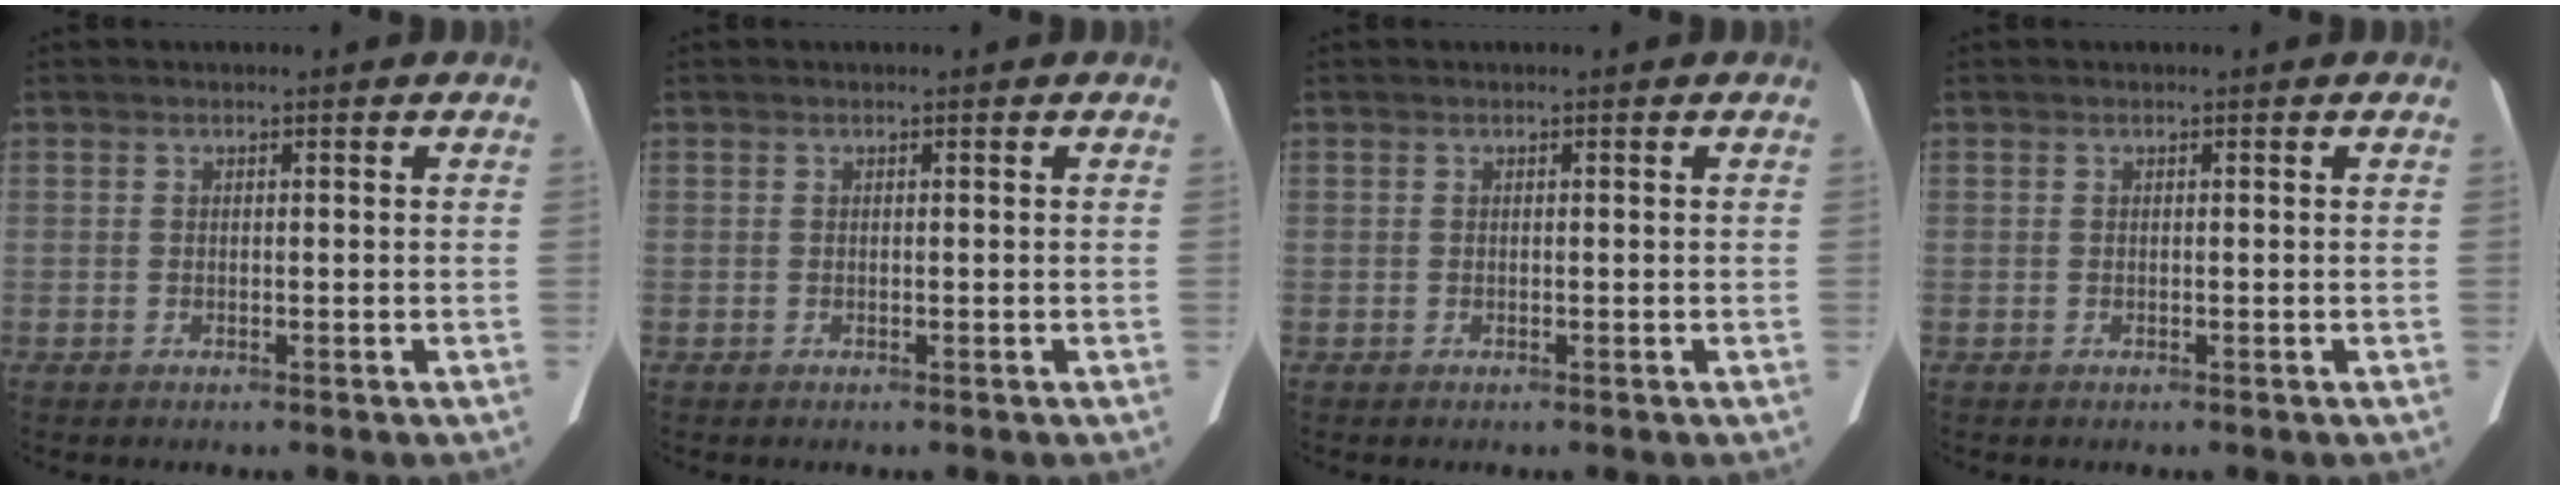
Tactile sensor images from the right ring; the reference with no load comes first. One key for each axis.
{"total": 0.0}
{"total": 0.0}
{"total": 0.0}